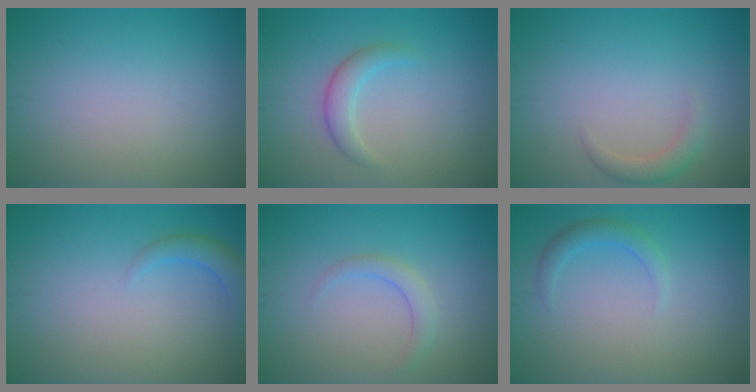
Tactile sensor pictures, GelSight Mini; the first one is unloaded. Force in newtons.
{"total": 2.1, "press": 2.1, "slide": 0.1}
{"total": 1.7, "press": 1.7, "slide": 0.1}
{"total": 2.0, "press": 1.9, "slide": 0.1}
{"total": 1.6, "press": 1.6, "slide": 0.1}
{"total": 1.6, "press": 1.6, "slide": 0.1}